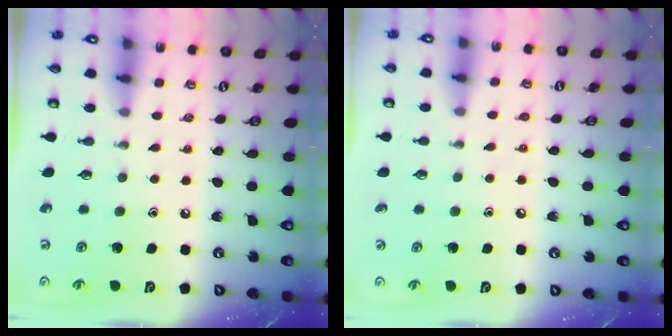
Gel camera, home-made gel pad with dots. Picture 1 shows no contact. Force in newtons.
{"total": 3.4, "press": 3.4, "slide": 0.5}